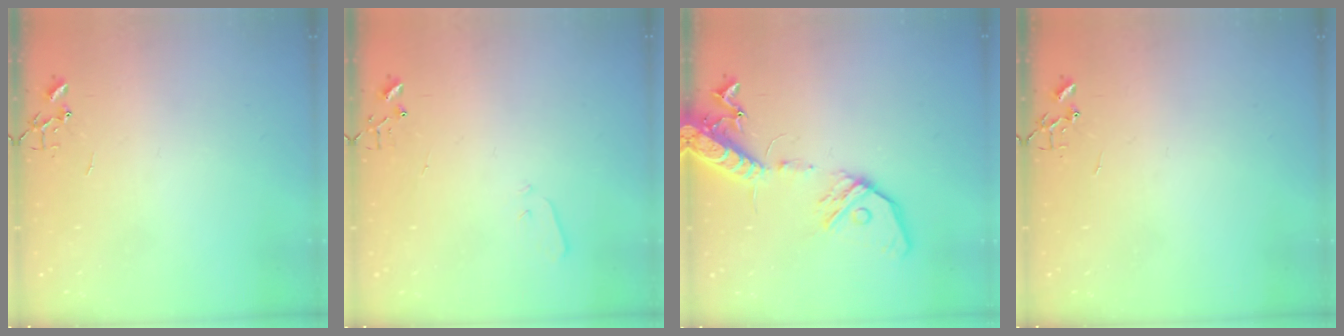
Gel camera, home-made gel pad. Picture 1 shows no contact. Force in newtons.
{"total": 3.3, "press": 3.2, "slide": 0.5}
{"total": 17.0, "press": 16.7, "slide": 3.3}
{"total": 0.0}